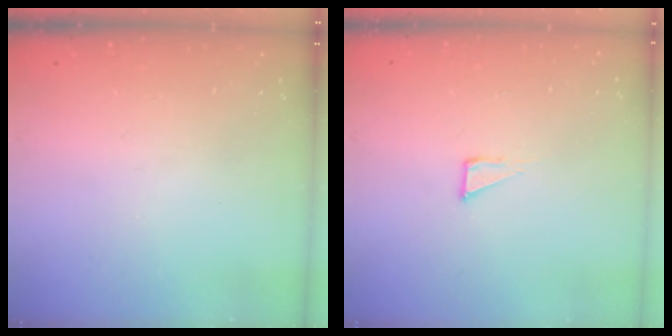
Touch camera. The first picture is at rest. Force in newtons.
{"total": 2.3, "press": 2.3, "slide": 0.1}